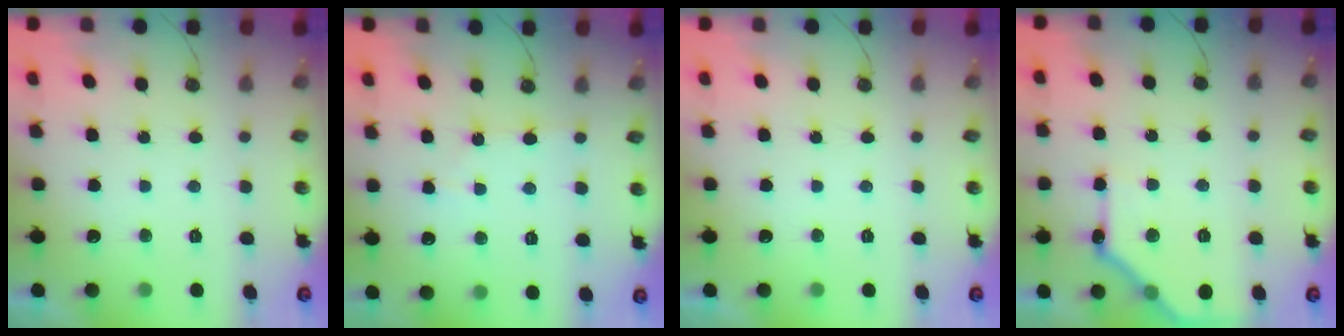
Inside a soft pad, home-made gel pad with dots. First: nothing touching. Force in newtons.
{"total": 2.8, "press": 2.7, "slide": 0.4}
{"total": 0.0}
{"total": 15.3, "press": 15.3, "slide": 0.3}